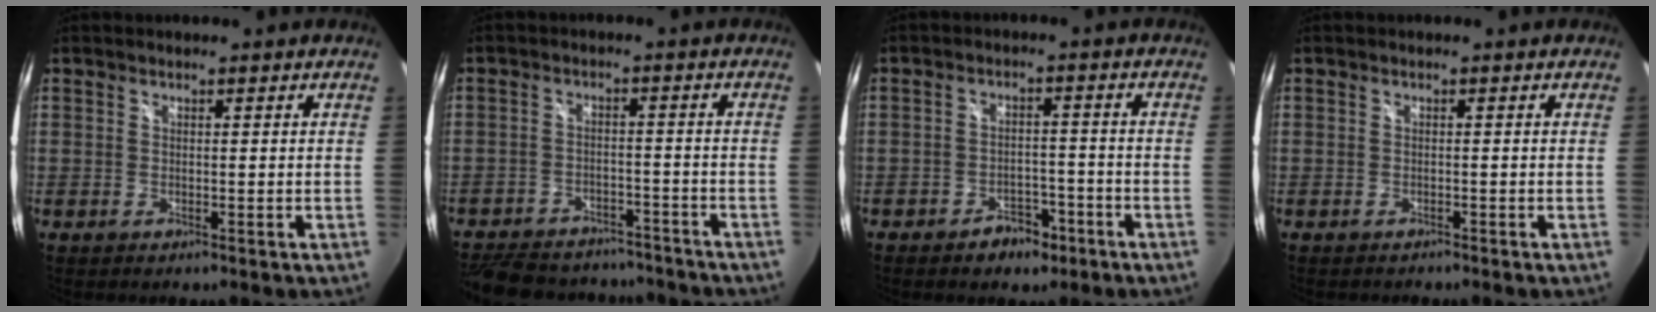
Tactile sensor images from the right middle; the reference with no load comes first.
{"total": 21.4, "force": [-17.7, 9.1, 7.9], "torque": [-0.189, 0.017, -0.238]}
{"total": 5.5, "force": [-3.8, 3.3, 2.2], "torque": [-0.050, 0.009, -0.046]}
{"total": 1.0, "force": [-0.9, 0.3, 0.1], "torque": [-0.004, -0.004, -0.015]}